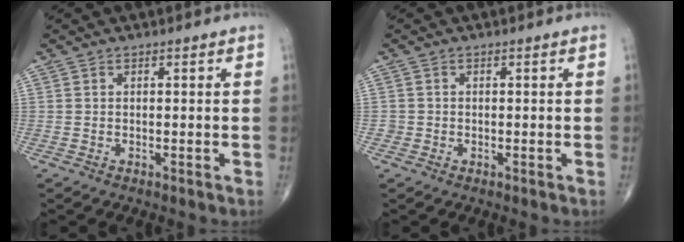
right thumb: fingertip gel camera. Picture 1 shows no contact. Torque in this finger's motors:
{"motor_torque": [0.18, 0.12, -0.07, -0.03, -0.03]}